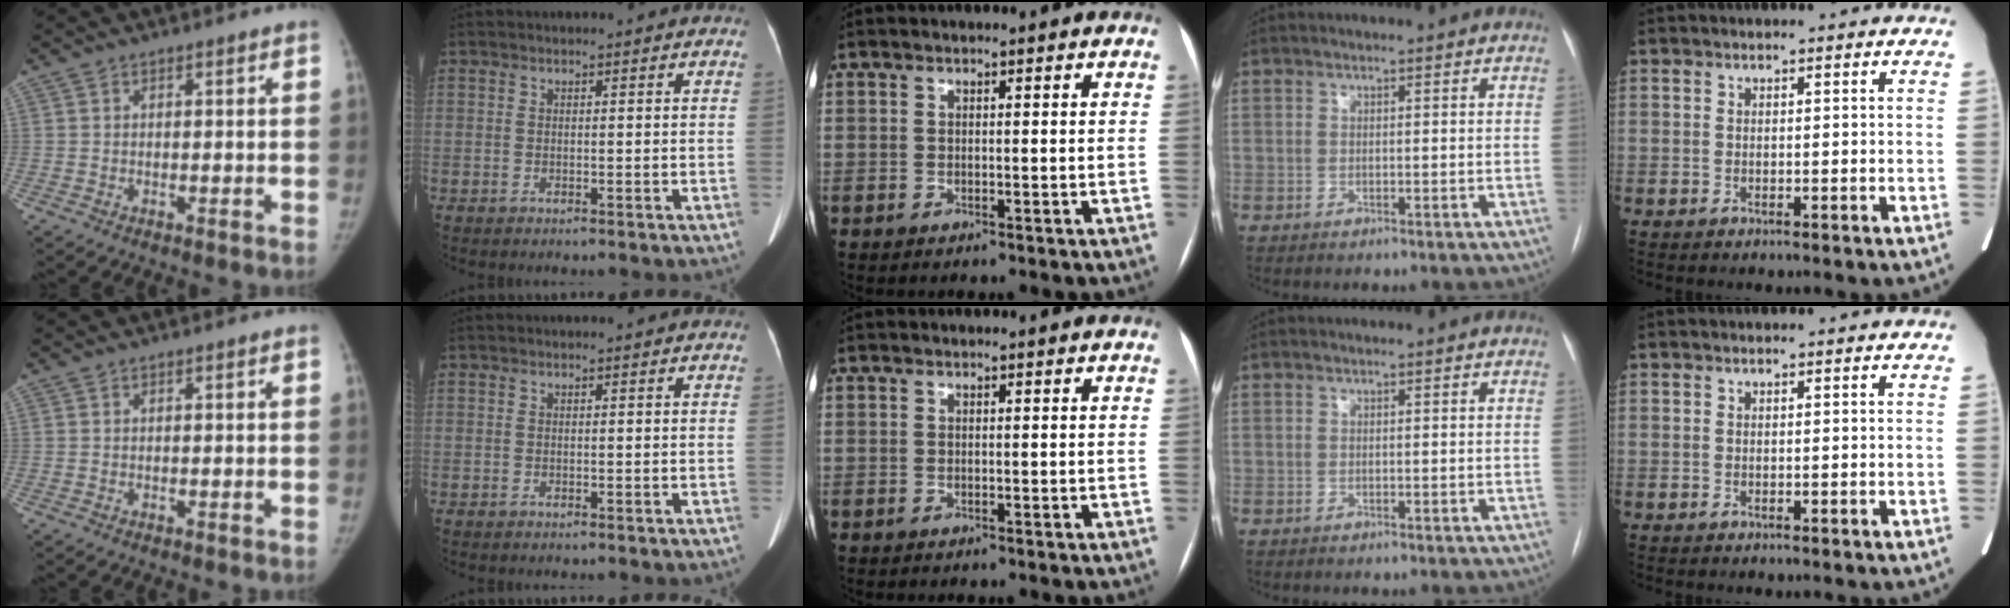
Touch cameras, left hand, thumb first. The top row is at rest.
{}